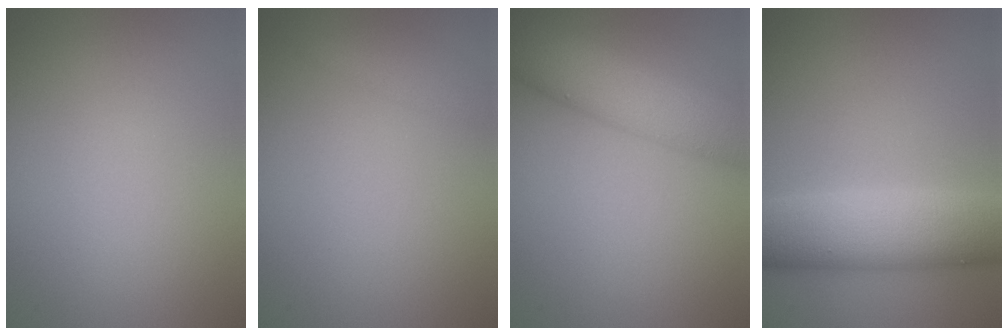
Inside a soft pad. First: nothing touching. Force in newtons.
{"total": 1.0, "press": 1.0, "slide": 0.0}
{"total": 7.2, "press": 7.2, "slide": 0.3}
{"total": 8.9, "press": 8.9, "slide": 0.5}